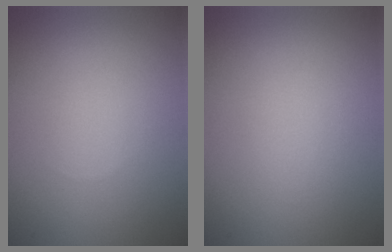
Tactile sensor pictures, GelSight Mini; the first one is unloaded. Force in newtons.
{"total": 0.0}